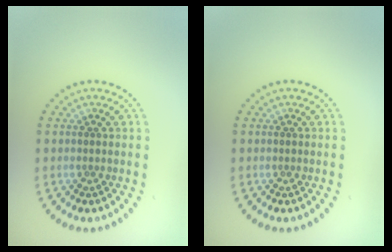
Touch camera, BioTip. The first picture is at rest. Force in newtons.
{"total": 0.0}